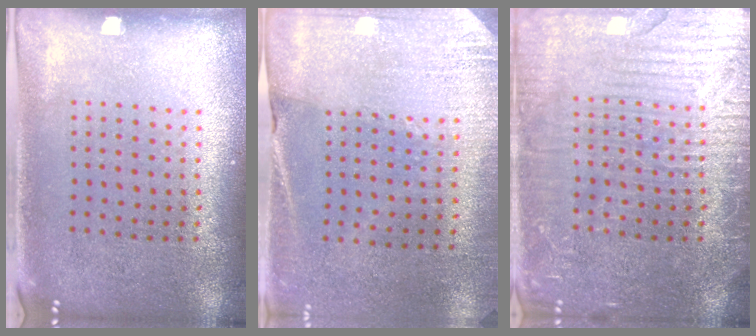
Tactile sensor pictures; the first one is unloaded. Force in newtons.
{"total": 2.6, "press": 2.4, "slide": 1.1}
{"total": 4.0, "press": 4.0, "slide": 0.6}